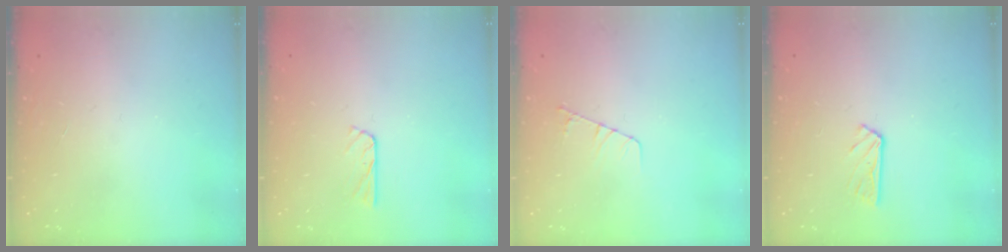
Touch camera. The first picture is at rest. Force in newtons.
{"total": 2.8, "press": 2.8, "slide": 0.3}
{"total": 4.2, "press": 4.2, "slide": 0.5}
{"total": 3.4, "press": 3.3, "slide": 0.4}